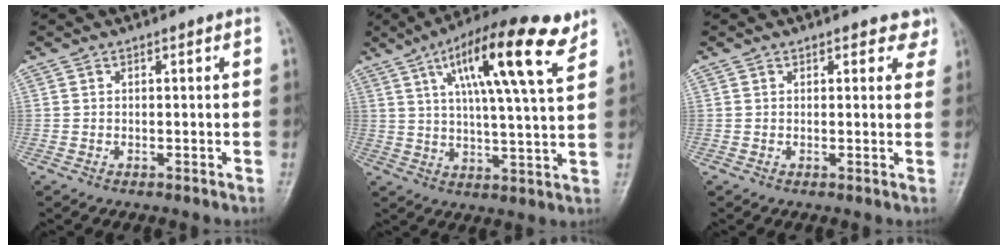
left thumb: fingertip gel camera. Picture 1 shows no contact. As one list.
[{"total": 17.9, "force": [9.0, 3.9, 15.0], "torque": [-0.225, -0.017, 0.140]}, {"total": 3.1, "force": [2.4, 1.8, 0.8], "torque": [0.025, -0.010, 0.017]}]